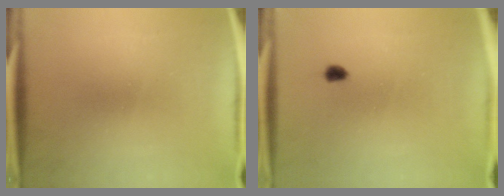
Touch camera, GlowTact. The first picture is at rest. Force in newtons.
{"total": 1.7}